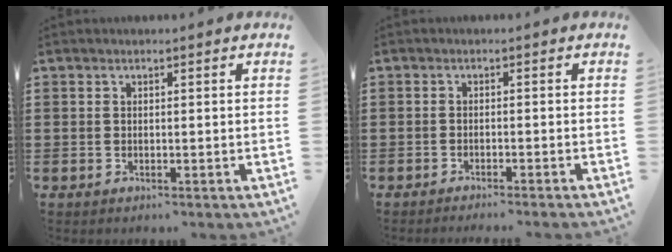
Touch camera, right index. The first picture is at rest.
{"total": 1.2, "force": [-1.1, -0.5, 0.4], "torque": [-0.007, -0.004, -0.020]}